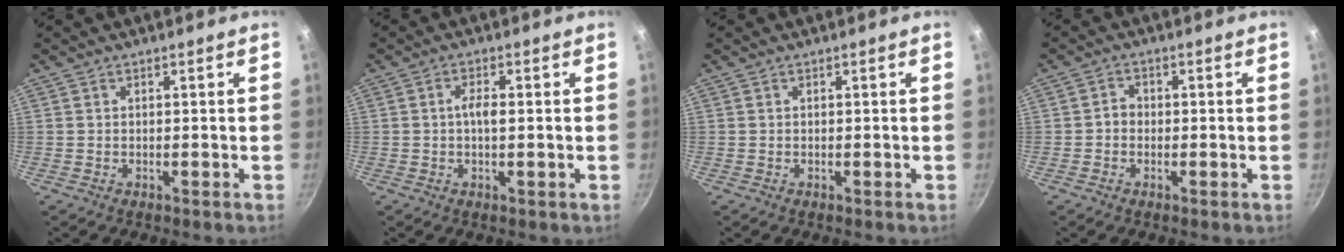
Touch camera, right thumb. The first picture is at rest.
{"total": 3.1, "force": [0.0, 1.1, 2.9], "torque": [-0.057, 0.003, -0.003]}
{"total": 0.0}
{"total": 2.2, "force": [-0.5, 1.8, 1.1], "torque": [-0.010, 0.011, -0.013]}